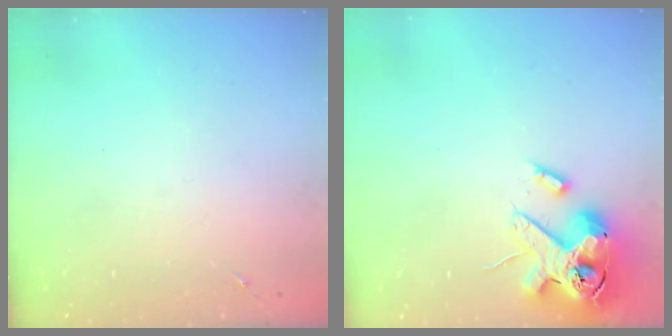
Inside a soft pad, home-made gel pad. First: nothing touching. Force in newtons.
{"total": 16.3, "press": 16.1, "slide": 2.8}